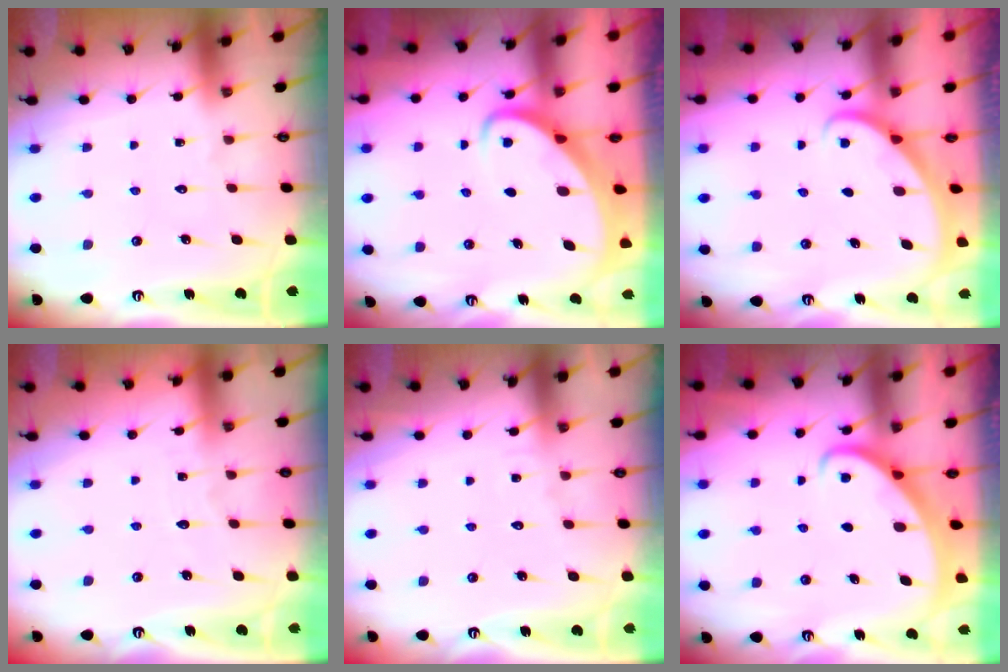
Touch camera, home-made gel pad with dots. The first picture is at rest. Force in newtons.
{"total": 3.6, "press": 3.5, "slide": 0.4}
{"total": 2.1, "press": 2.1, "slide": 0.1}
{"total": 2.6, "press": 2.6, "slide": 0.3}
{"total": 4.0, "press": 4.0, "slide": 0.4}
{"total": 2.3, "press": 2.3, "slide": 0.2}